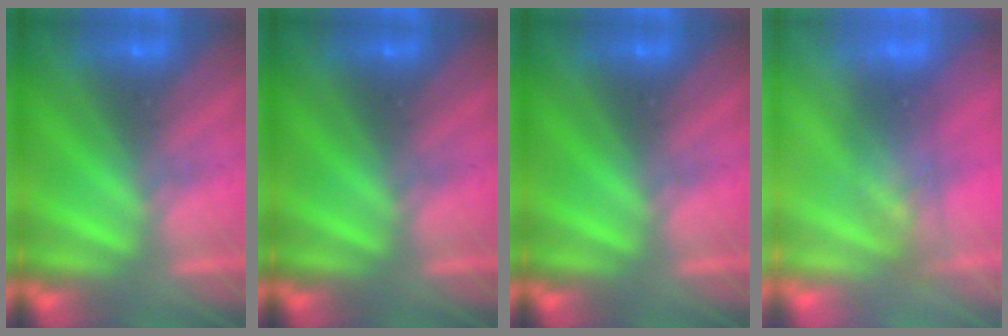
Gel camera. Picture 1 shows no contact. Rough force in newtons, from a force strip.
{"total": 0.0}
{"total": 0.0}
{"total": 2.8}